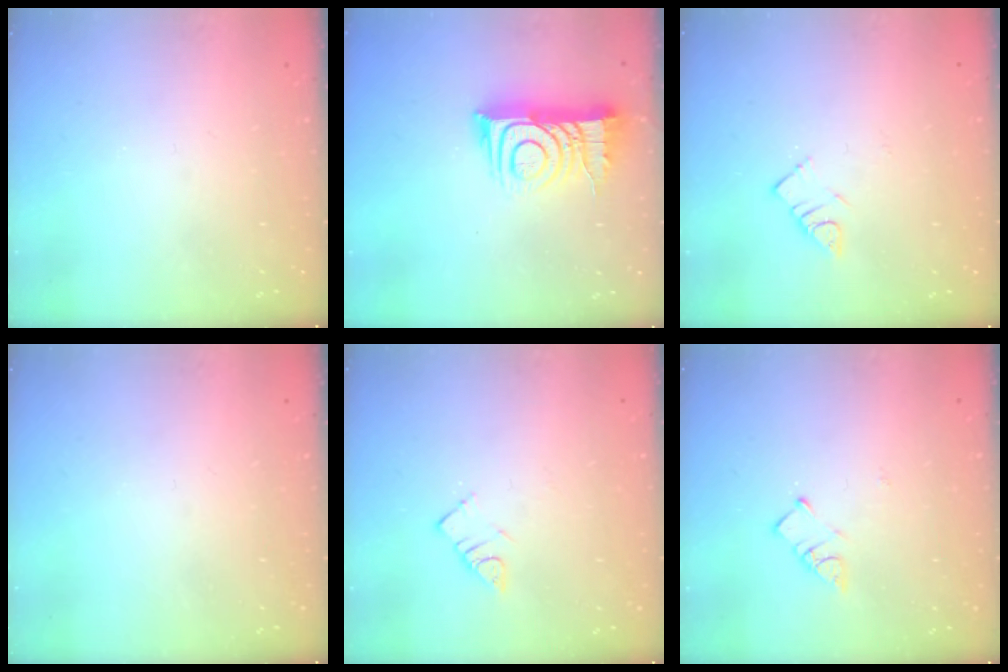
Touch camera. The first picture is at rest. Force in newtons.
{"total": 12.7, "press": 12.7, "slide": 0.9}
{"total": 3.8, "press": 3.7, "slide": 0.5}
{"total": 0.0}
{"total": 3.6, "press": 3.5, "slide": 0.3}
{"total": 3.7, "press": 3.7, "slide": 0.2}